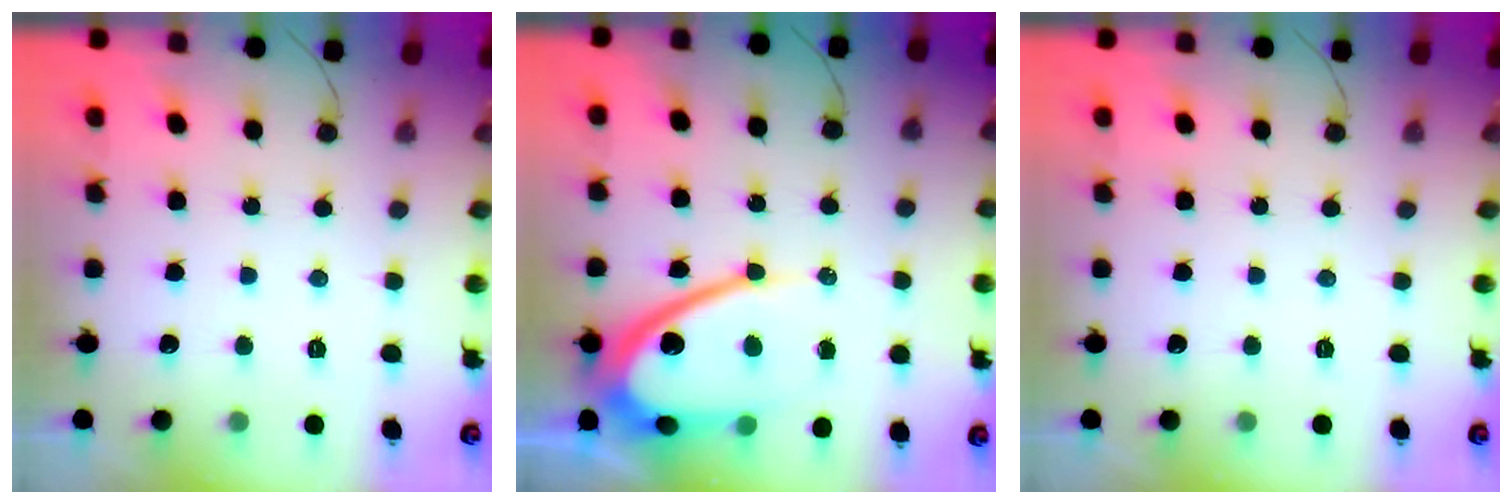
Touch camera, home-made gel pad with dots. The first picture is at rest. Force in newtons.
{"total": 15.9, "press": 15.9, "slide": 1.2}
{"total": 0.0}